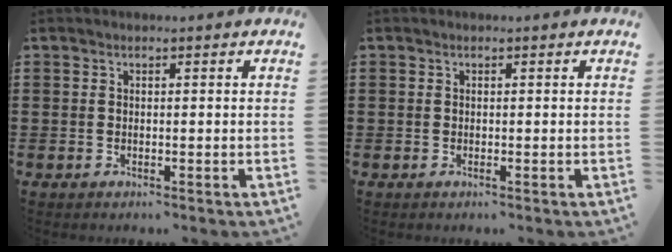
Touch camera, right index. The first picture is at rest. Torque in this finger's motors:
{"motor_torque": [0.32, 0.38, 0.04, 0.00]}